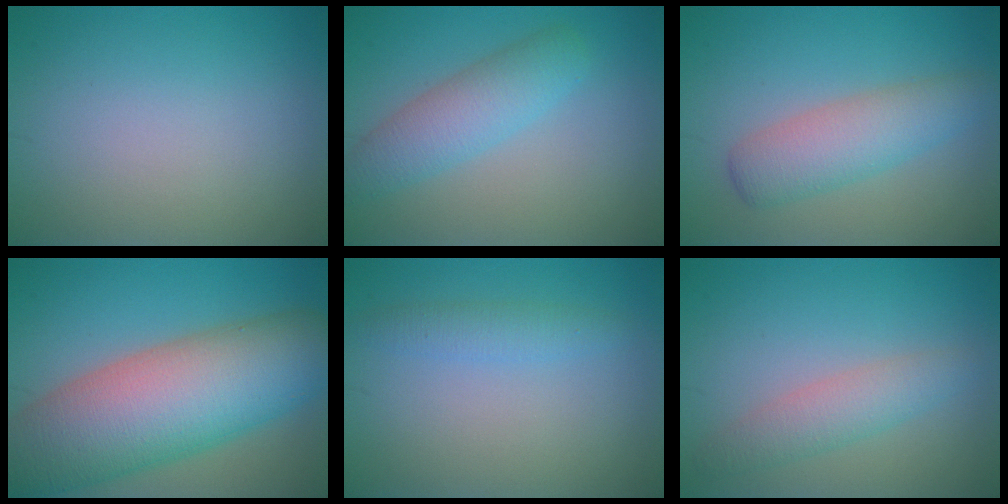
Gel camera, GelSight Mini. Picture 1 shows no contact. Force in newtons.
{"total": 4.2, "press": 4.2, "slide": 0.1}
{"total": 4.3, "press": 4.3, "slide": 0.0}
{"total": 13.7, "press": 13.7, "slide": 0.6}
{"total": 1.8, "press": 1.8, "slide": 0.1}
{"total": 2.8, "press": 2.8, "slide": 0.1}